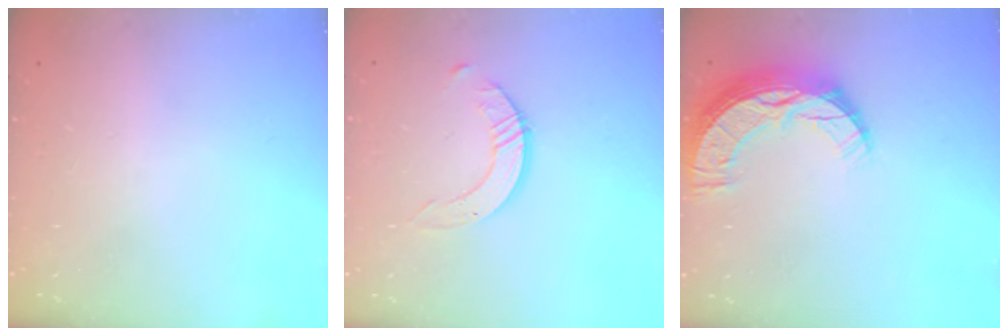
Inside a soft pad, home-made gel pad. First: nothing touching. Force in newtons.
{"total": 2.5, "press": 2.5, "slide": 0.3}
{"total": 12.3, "press": 12.2, "slide": 0.9}